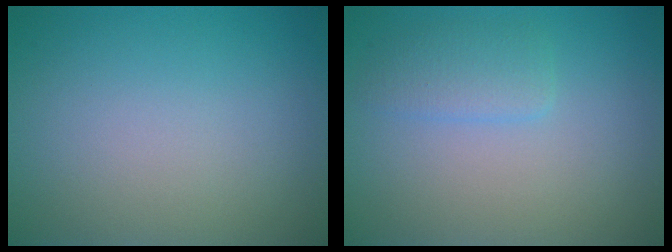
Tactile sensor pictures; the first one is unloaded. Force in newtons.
{"total": 1.9, "press": 1.9, "slide": 0.1}